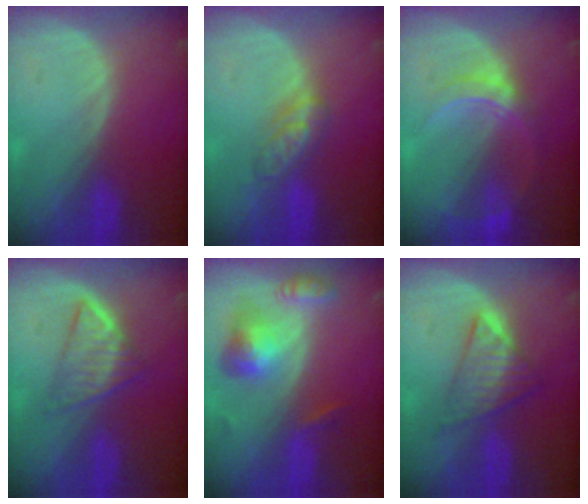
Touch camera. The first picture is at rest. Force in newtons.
{"total": 4.6, "press": 4.5, "slide": 1.0}
{"total": 6.3, "press": 5.6, "slide": 3.0}
{"total": 5.3, "press": 5.1, "slide": 1.6}
{"total": 6.5, "press": 5.9, "slide": 2.5}
{"total": 5.9, "press": 5.8, "slide": 0.8}